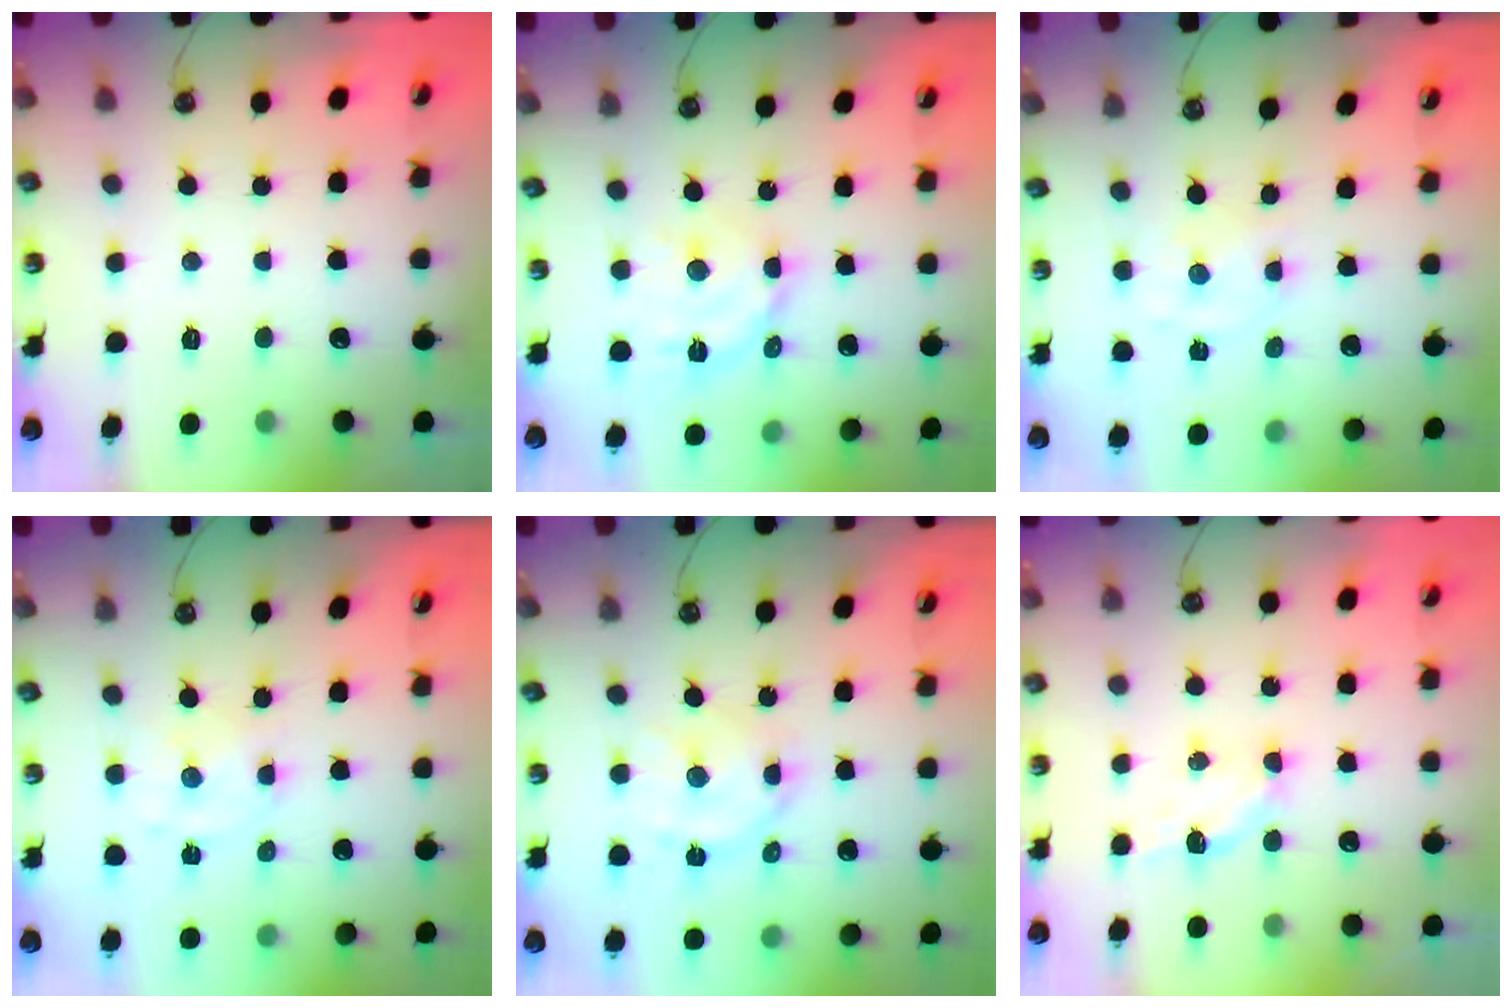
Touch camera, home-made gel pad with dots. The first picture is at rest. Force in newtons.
{"total": 11.7, "press": 11.7, "slide": 0.9}
{"total": 0.9, "press": 0.8, "slide": 0.1}
{"total": 2.8, "press": 2.7, "slide": 0.7}
{"total": 10.3, "press": 10.3, "slide": 0.7}
{"total": 4.6, "press": 4.4, "slide": 1.2}